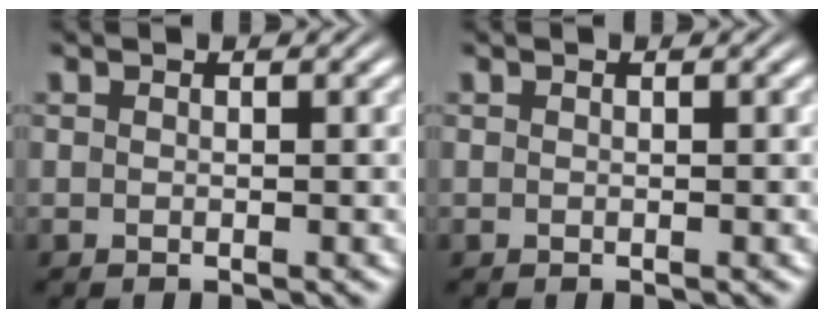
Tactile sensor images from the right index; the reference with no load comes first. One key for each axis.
{"total": 0.0}